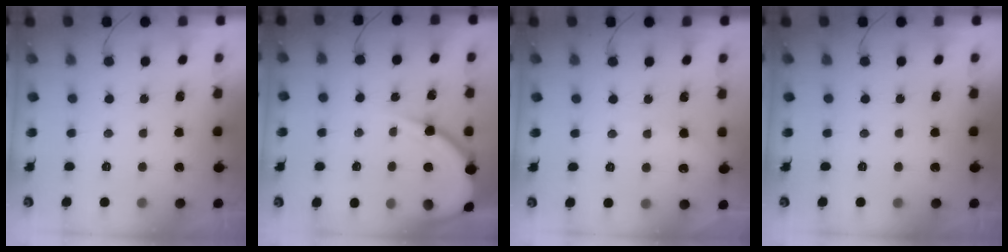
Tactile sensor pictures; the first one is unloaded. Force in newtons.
{"total": 10.9, "press": 10.9, "slide": 1.3}
{"total": 4.7, "press": 4.7, "slide": 0.7}
{"total": 0.0}